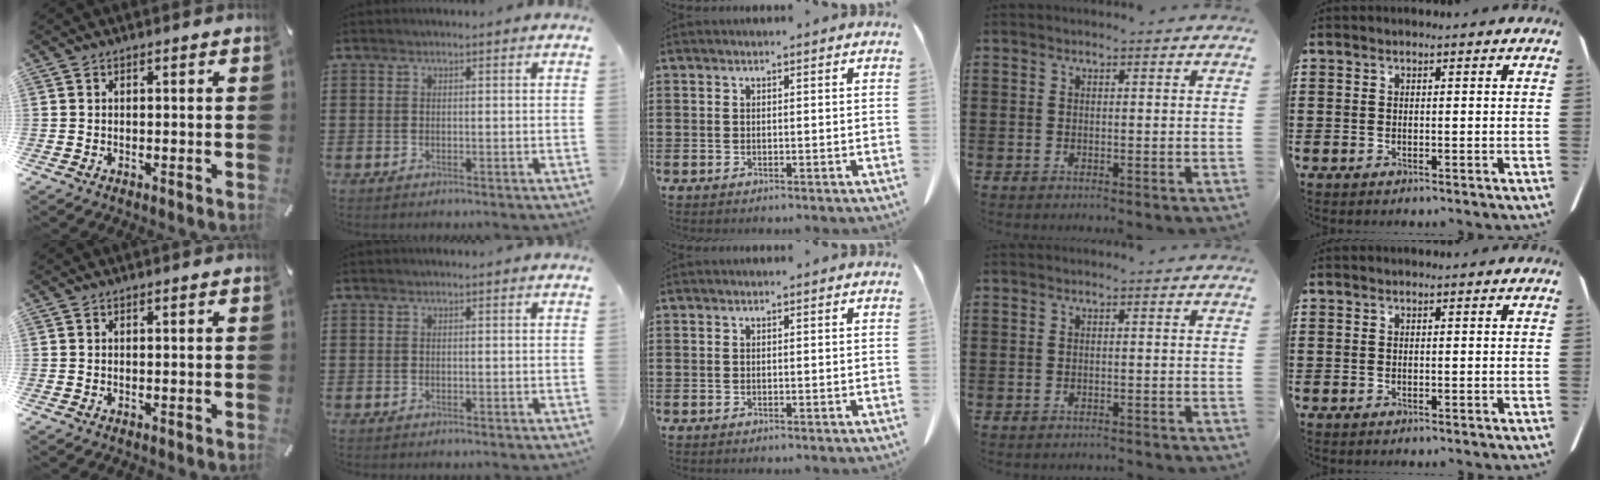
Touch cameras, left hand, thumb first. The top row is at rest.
{"ring": {"total": 0.9, "force": [-0.9, 0.0, 0.1], "torque": [-0.005, 0.000, -0.018]}}